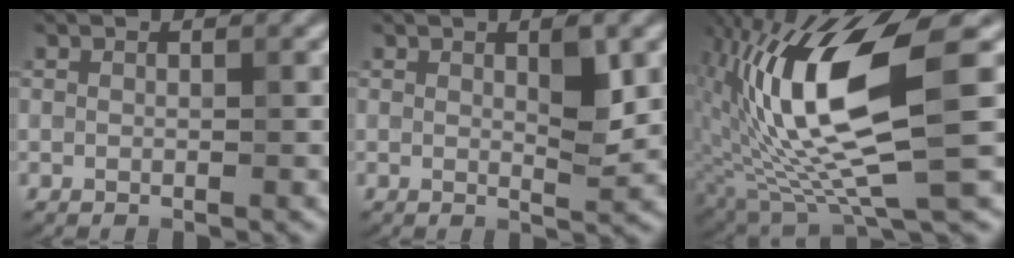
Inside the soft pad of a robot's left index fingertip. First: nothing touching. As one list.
[{"total": 2.5, "force": [0.8, 0.5, 2.3], "torque": [-0.034, -0.005, 0.013]}, {"total": 13.8, "force": [1.3, 4.0, 13.2], "torque": [-0.261, -0.005, 0.023]}]